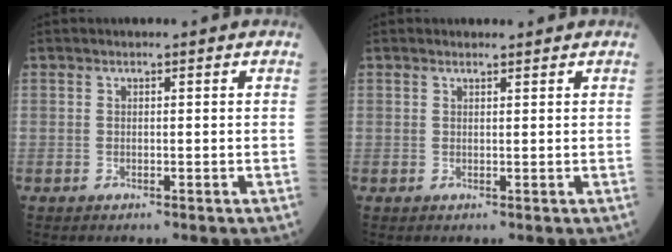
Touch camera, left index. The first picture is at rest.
{"total": 1.1, "force": [1.1, 0.1, 0.2], "torque": [-0.007, 0.005, 0.019]}